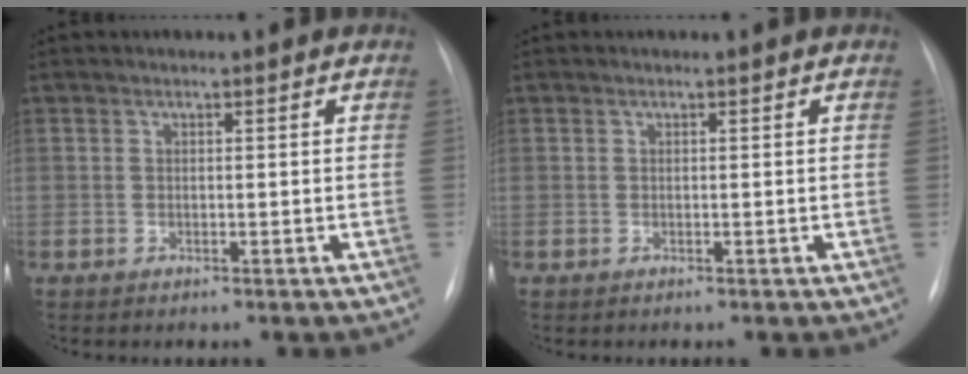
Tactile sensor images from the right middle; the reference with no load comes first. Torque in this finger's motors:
{"motor_torque": [-0.01, 0.00, 0.00, 0.00]}